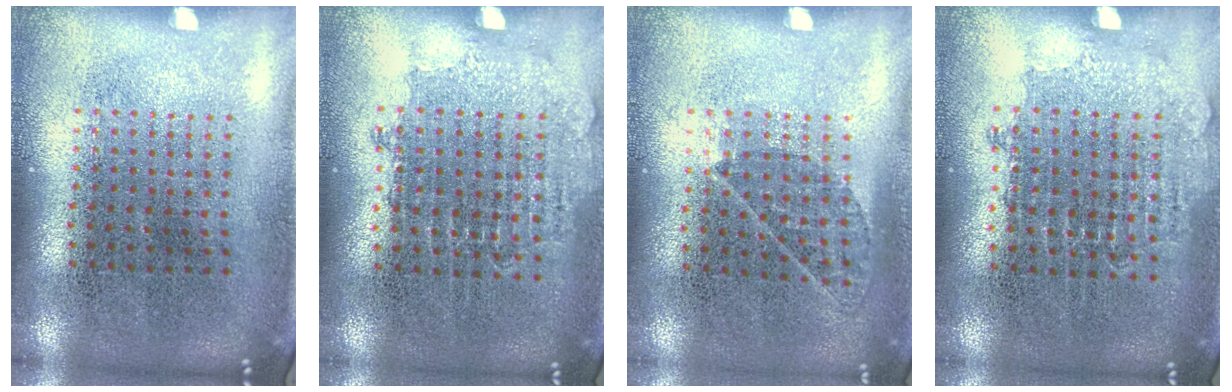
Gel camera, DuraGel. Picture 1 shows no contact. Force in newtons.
{"total": 0.8, "press": 0.8, "slide": 0.2}
{"total": 0.8, "press": 0.6, "slide": 0.4}
{"total": 0.8, "press": 0.8, "slide": 0.2}